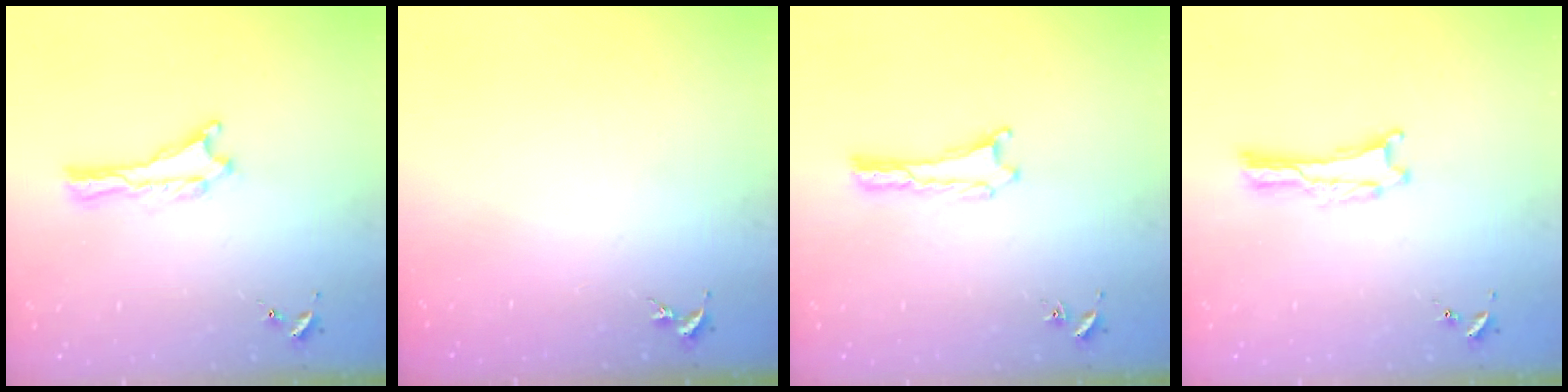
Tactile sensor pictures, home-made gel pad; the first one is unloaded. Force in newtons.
{"total": 0.0}
{"total": 0.0}
{"total": 0.0}